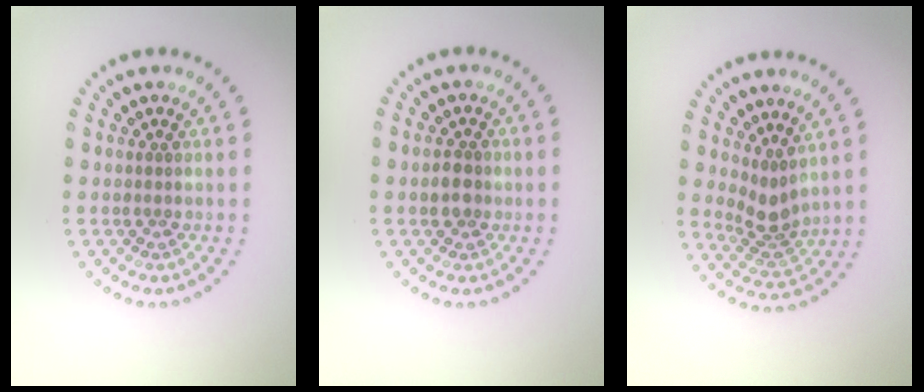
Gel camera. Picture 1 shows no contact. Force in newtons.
{"total": 1.8, "press": 1.7, "slide": 0.6}
{"total": 2.7, "press": 2.0, "slide": 1.8}